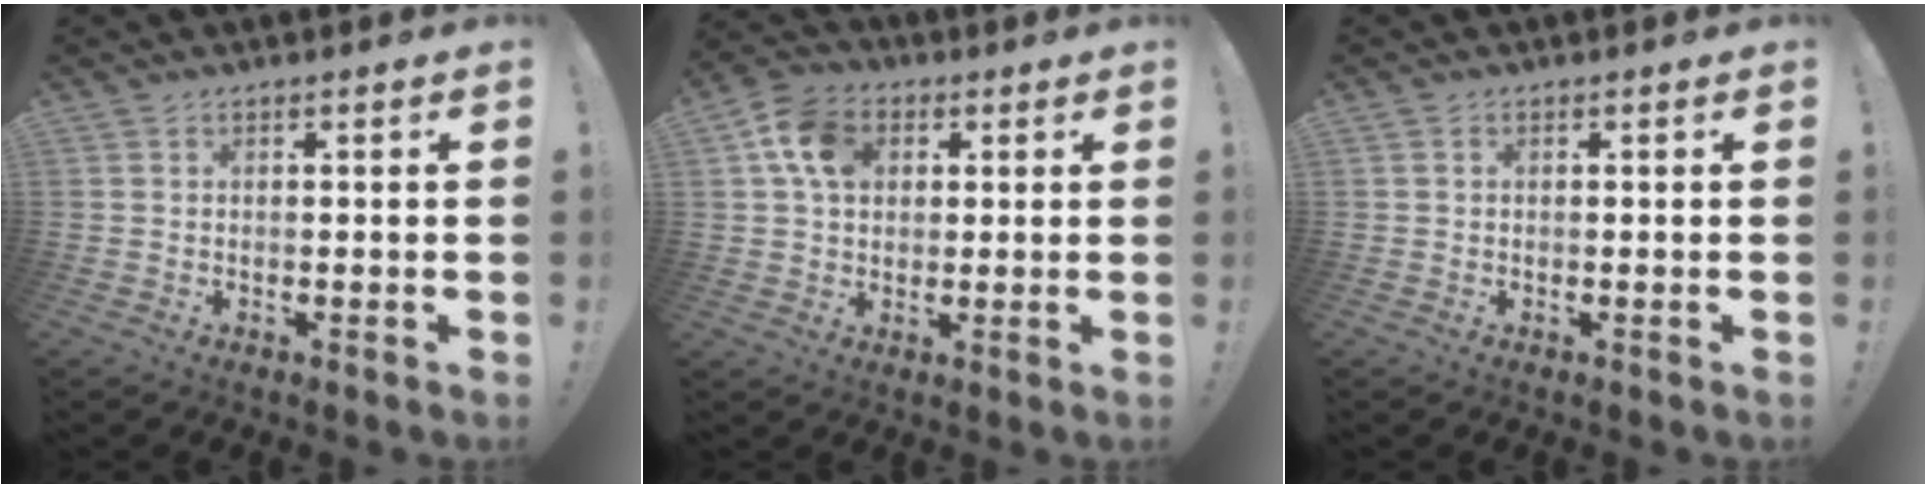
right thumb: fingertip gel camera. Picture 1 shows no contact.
{"total": 10.9, "force": [3.5, 8.3, 6.2], "torque": [-0.105, 0.001, 0.067]}
{"total": 0.0}